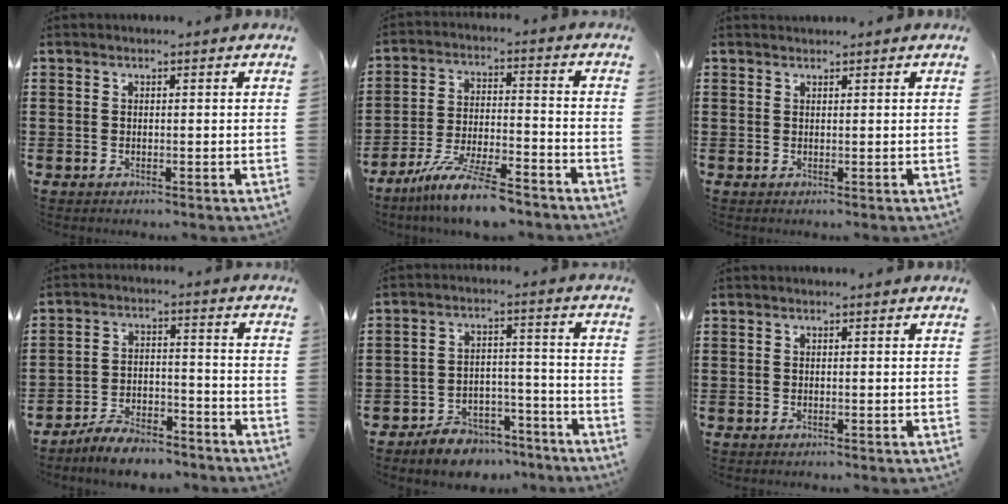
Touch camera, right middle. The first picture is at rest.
{"total": 9.9, "force": [-8.3, 0.8, 5.4], "torque": [-0.108, 0.005, -0.160]}
{"total": 0.8, "force": [0.8, 0.0, -0.1], "torque": [0.000, -0.002, 0.015]}
{"total": 6.2, "force": [-5.8, 1.1, 1.8], "torque": [-0.038, 0.007, -0.115]}
{"total": 6.3, "force": [-5.9, 1.9, 1.0], "torque": [-0.010, 0.025, -0.113]}
{"total": 0.0}